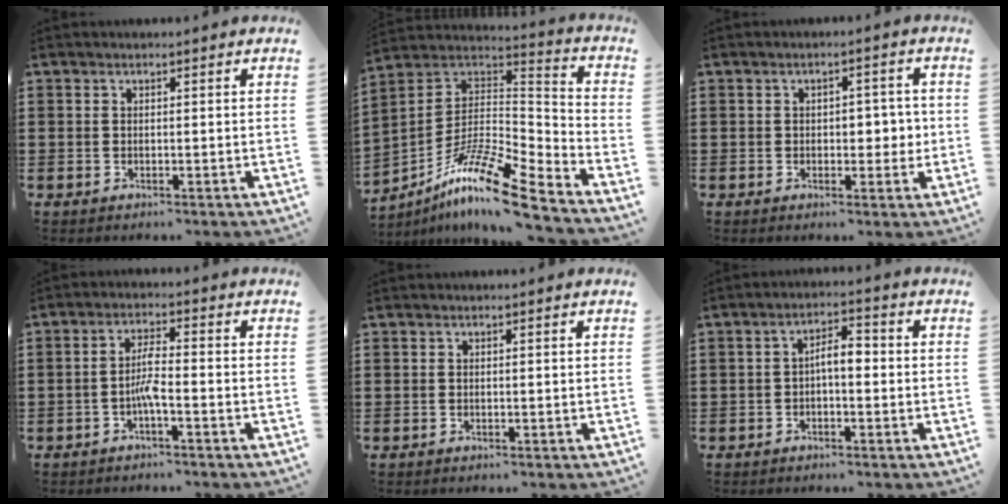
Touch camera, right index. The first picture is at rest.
{"total": 13.8, "force": [-10.0, 1.8, 9.3], "torque": [-0.183, 0.013, -0.193]}
{"total": 3.9, "force": [-0.2, 2.4, 3.0], "torque": [-0.037, -0.001, -0.012]}
{"total": 3.7, "force": [-1.4, 0.6, 3.4], "torque": [-0.078, 0.001, -0.031]}
{"total": 0.0}
{"total": 3.7, "force": [-0.5, 1.3, 3.4], "torque": [-0.064, 0.010, -0.012]}